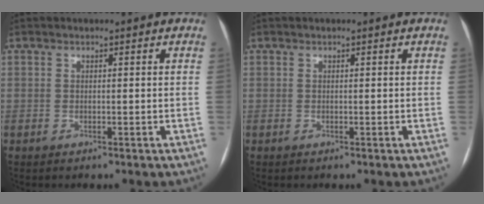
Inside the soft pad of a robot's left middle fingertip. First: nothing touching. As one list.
[{"total": 0.0}]